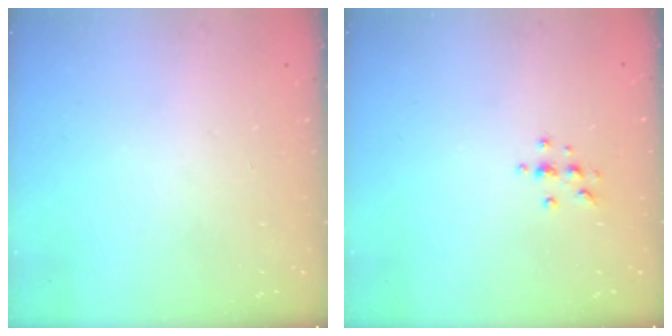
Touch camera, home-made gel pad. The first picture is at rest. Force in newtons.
{"total": 4.7, "press": 4.7, "slide": 0.6}